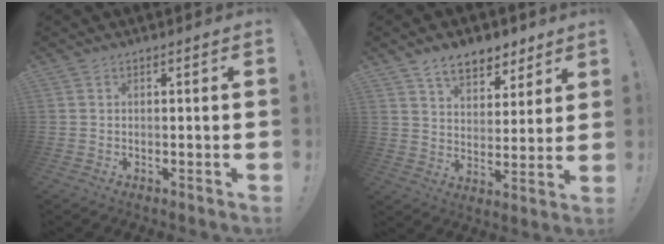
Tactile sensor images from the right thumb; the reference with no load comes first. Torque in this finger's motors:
{"motor_torque": [-0.38, 0.80, 0.77, 0.68, 0.02]}